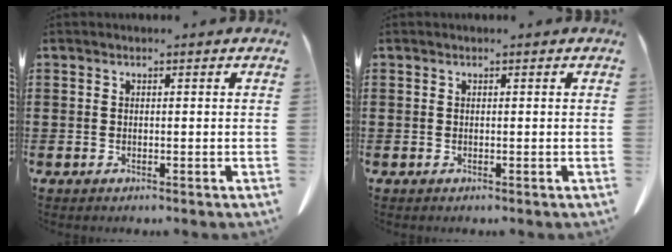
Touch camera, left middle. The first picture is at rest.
{"total": 0.0}